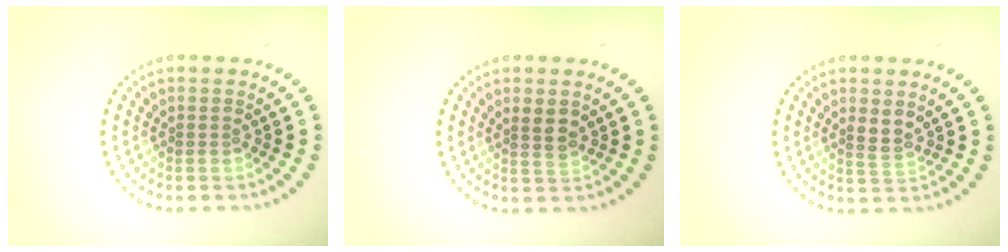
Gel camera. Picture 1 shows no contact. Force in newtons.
{"total": 1.7, "press": 1.5, "slide": 0.9}
{"total": 1.4, "press": 1.2, "slide": 0.7}